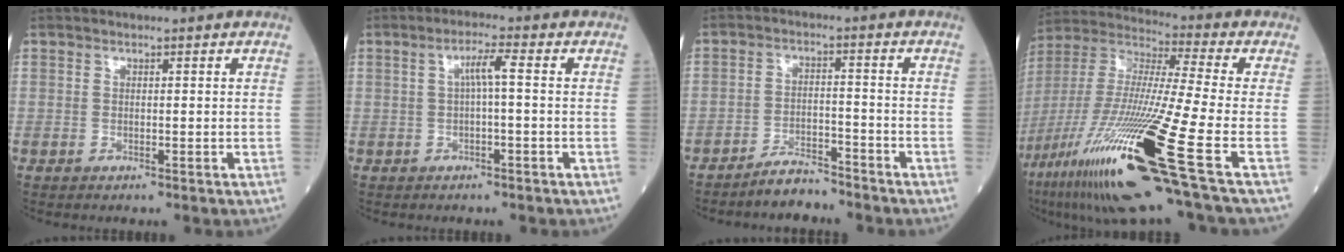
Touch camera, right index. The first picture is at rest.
{"total": 3.1, "force": [0.2, 0.2, 3.1], "torque": [-0.057, 0.010, 0.005]}
{"total": 4.2, "force": [-4.0, 0.9, 0.8], "torque": [-0.013, -0.005, -0.072]}
{"total": 26.0, "force": [-12.4, 0.2, 22.9], "torque": [-0.460, -0.063, -0.230]}